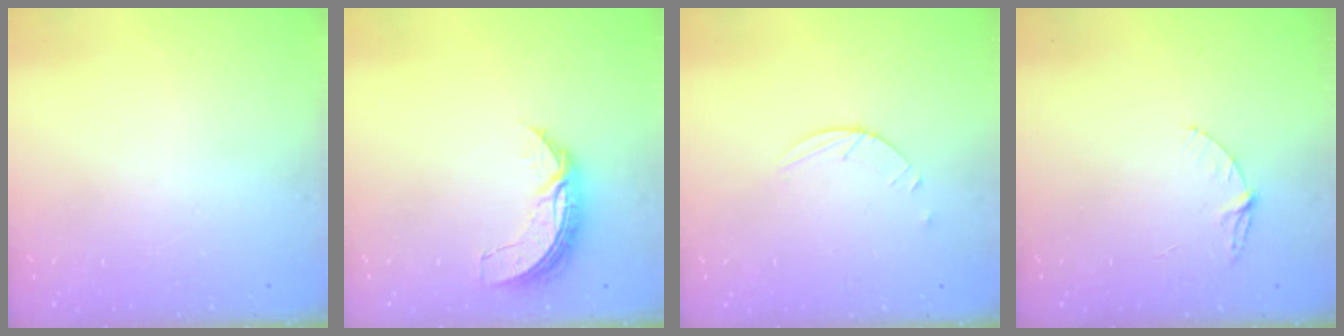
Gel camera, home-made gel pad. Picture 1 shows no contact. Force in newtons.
{"total": 6.9, "press": 6.9, "slide": 0.6}
{"total": 2.5, "press": 2.4, "slide": 0.3}
{"total": 5.3, "press": 5.3, "slide": 0.5}